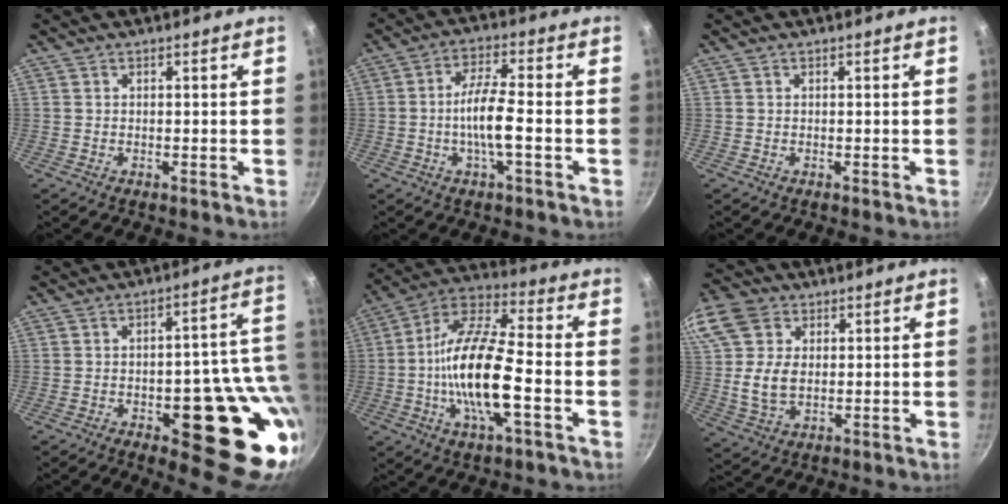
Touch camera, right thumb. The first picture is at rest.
{"total": 8.1, "force": [-1.8, 1.6, 7.7], "torque": [-0.147, 0.021, -0.039]}
{"total": 0.0}
{"total": 20.2, "force": [-3.8, 7.9, 18.3], "torque": [-0.168, 0.004, -0.044]}
{"total": 17.9, "force": [-3.5, 5.8, 16.6], "torque": [-0.313, 0.031, -0.084]}
{"total": 16.3, "force": [3.6, 12.2, 10.3], "torque": [-0.211, 0.010, 0.062]}